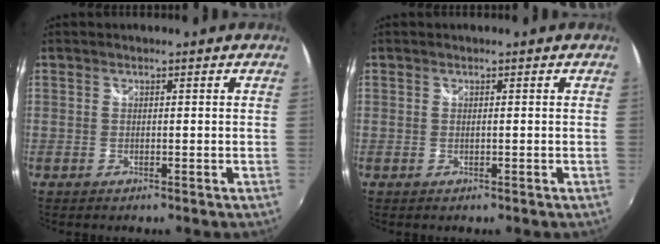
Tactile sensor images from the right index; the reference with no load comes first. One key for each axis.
{"total": 0.0}